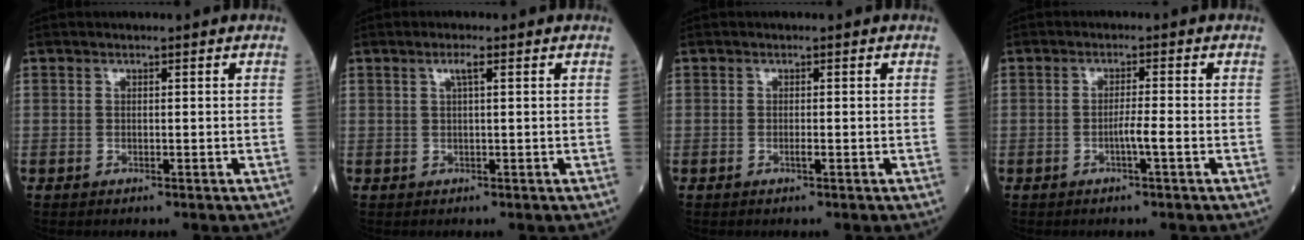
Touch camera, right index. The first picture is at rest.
{"total": 1.8, "force": [0.8, 0.0, 1.6], "torque": [-0.033, 0.003, 0.014]}
{"total": 0.5, "force": [-0.2, 0.0, 0.5], "torque": [-0.011, -0.001, -0.004]}
{"total": 2.3, "force": [-0.9, -0.4, 2.1], "torque": [-0.037, 0.000, -0.019]}